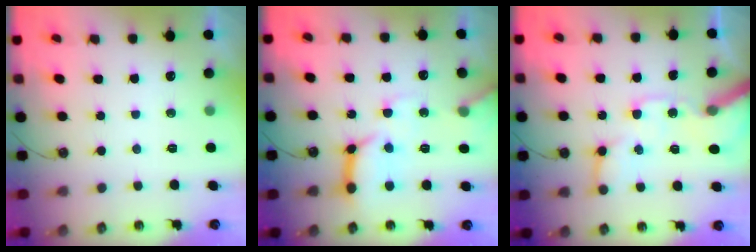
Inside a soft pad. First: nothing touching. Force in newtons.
{"total": 13.3, "press": 13.2, "slide": 1.5}
{"total": 16.4, "press": 16.2, "slide": 2.5}